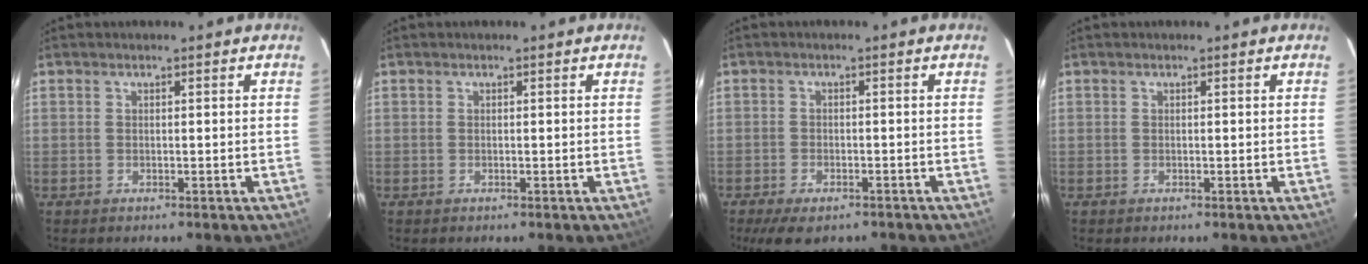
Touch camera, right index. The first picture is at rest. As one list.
[{"total": 0.0}, {"total": 7.2, "force": [-5.3, 2.9, 3.9], "torque": [-0.088, -0.020, -0.082]}, {"total": 0.0}]